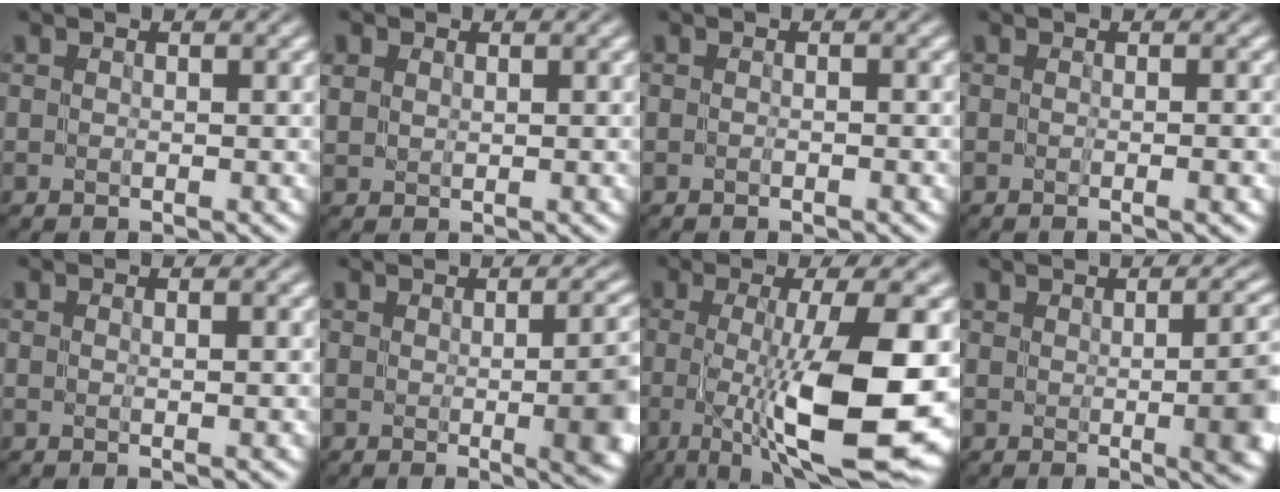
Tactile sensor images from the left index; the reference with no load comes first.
{"total": 1.3, "force": [0.8, 0.9, 0.5], "torque": [-0.011, -0.001, 0.019]}
{"total": 0.7, "force": [-0.3, 0.2, 0.6], "torque": [-0.009, -0.003, -0.010]}
{"total": 2.3, "force": [-0.2, 0.8, 2.1], "torque": [-0.012, -0.004, -0.010]}
{"total": 1.1, "force": [0.3, 0.4, 0.9], "torque": [-0.006, 0.001, 0.000]}
{"total": 10.4, "force": [0.0, 4.4, 9.4], "torque": [-0.052, 0.010, 0.003]}
{"total": 12.7, "force": [-1.7, 3.2, 12.1], "torque": [-0.180, -0.022, -0.027]}
{"total": 11.3, "force": [0.8, 5.1, 10.0], "torque": [-0.055, 0.022, 0.010]}